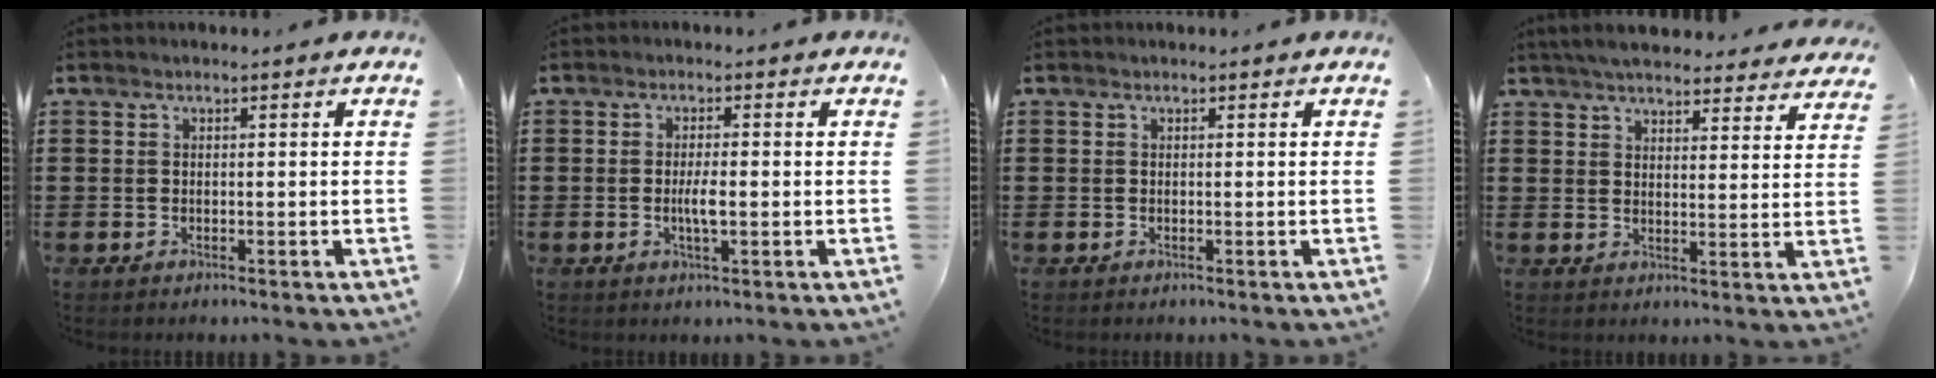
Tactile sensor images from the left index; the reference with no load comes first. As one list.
[{"total": 3.0, "force": [-0.3, 0.6, 2.9], "torque": [-0.059, -0.004, -0.009]}, {"total": 0.0}, {"total": 5.2, "force": [5.0, 0.4, 1.4], "torque": [-0.044, -0.018, 0.090]}]